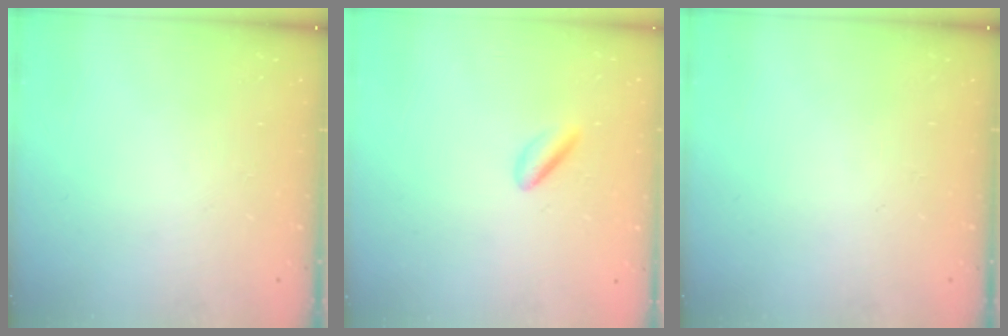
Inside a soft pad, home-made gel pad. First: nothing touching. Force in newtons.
{"total": 2.5, "press": 2.3, "slide": 1.0}
{"total": 0.0}